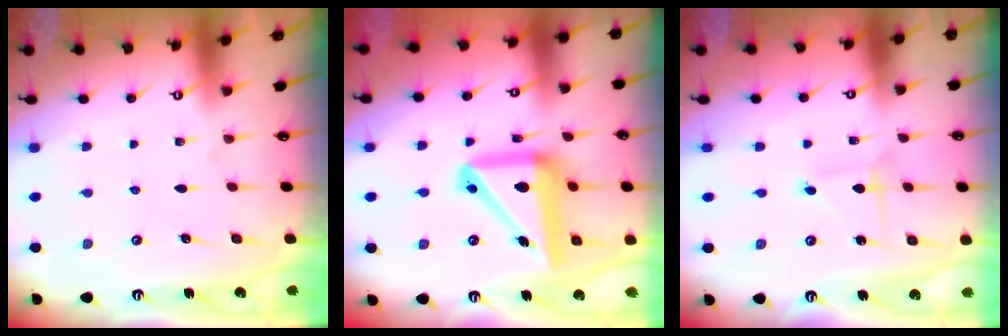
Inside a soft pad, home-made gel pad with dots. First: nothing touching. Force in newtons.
{"total": 17.5, "press": 17.3, "slide": 2.6}
{"total": 2.2, "press": 2.1, "slide": 0.3}